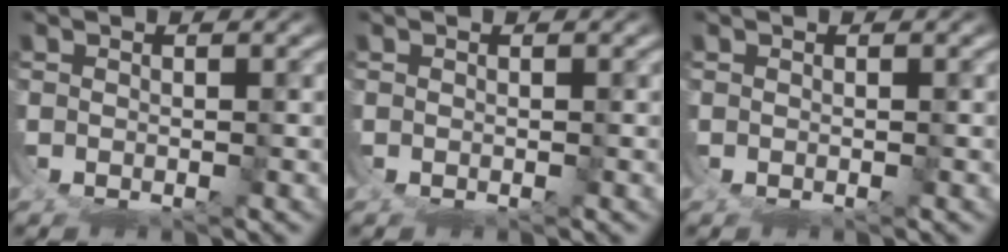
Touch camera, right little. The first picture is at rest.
{"total": 0.0}
{"total": 0.0}